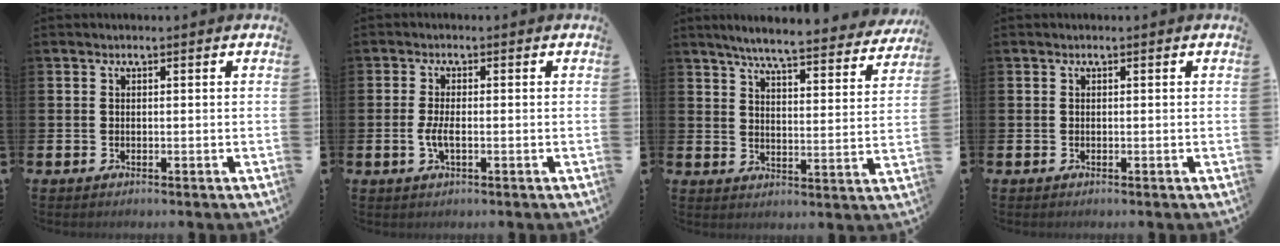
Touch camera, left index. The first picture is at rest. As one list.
[{"total": 2.4, "force": [-0.5, 0.8, 2.2], "torque": [-0.054, 0.001, -0.010]}, {"total": 6.3, "force": [5.9, 0.2, 2.1], "torque": [-0.060, -0.040, 0.099]}, {"total": 0.0}]